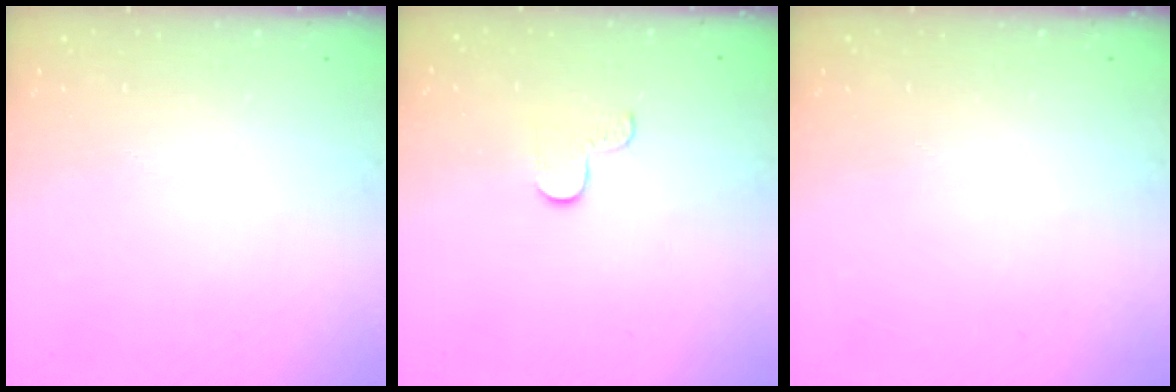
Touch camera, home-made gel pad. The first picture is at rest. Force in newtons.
{"total": 3.0, "press": 3.0, "slide": 0.4}
{"total": 0.0}